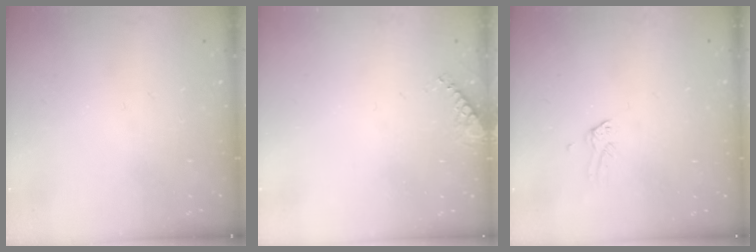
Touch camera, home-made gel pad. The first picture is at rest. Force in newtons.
{"total": 7.3, "press": 7.3, "slide": 0.8}
{"total": 0.0}